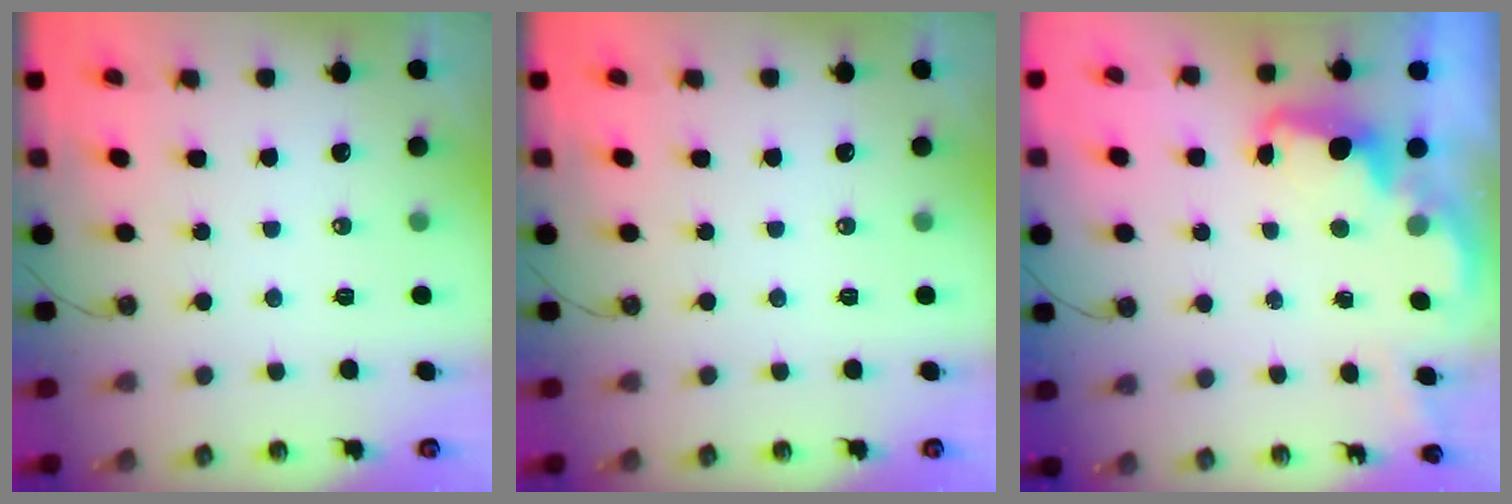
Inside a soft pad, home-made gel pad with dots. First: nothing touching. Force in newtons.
{"total": 0.0}
{"total": 2.5, "press": 2.4, "slide": 0.5}